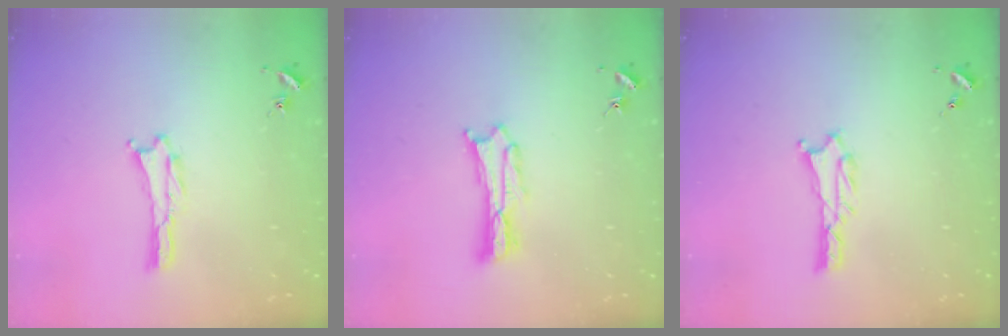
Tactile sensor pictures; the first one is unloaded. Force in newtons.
{"total": 1.8, "press": 1.8, "slide": 0.3}
{"total": 1.3, "press": 1.3, "slide": 0.3}